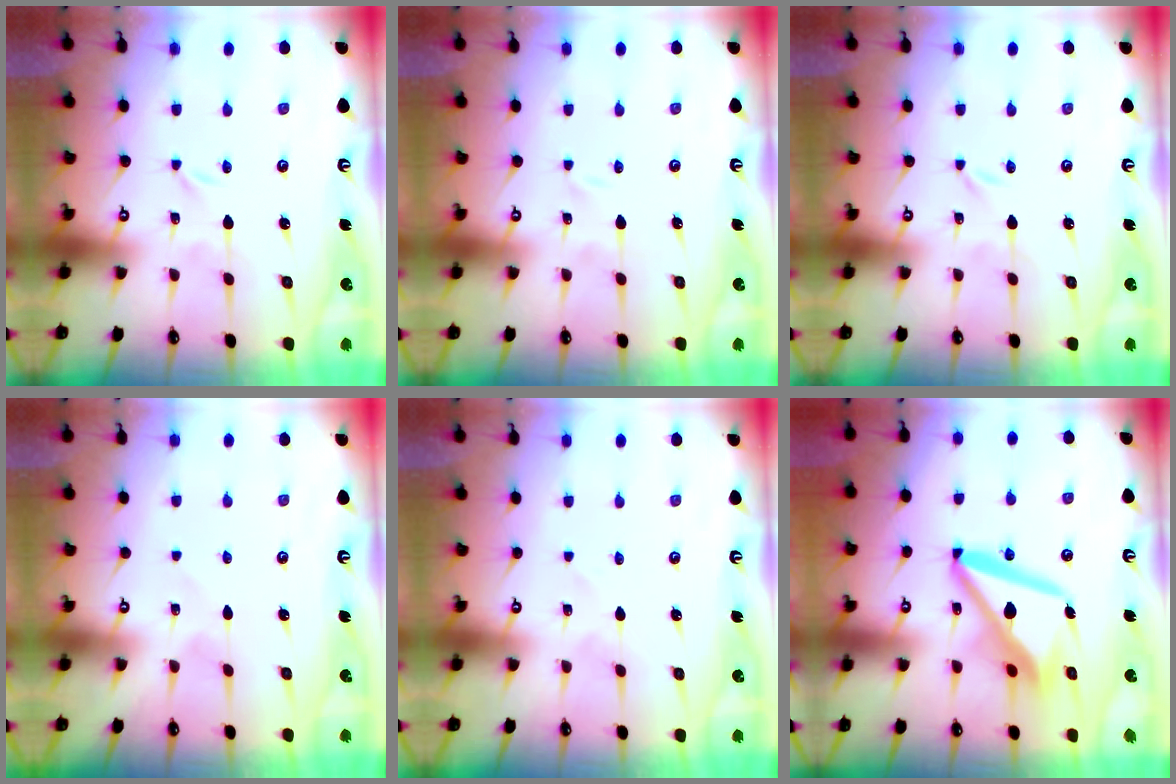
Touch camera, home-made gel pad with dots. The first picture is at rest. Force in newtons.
{"total": 0.8, "press": 0.8, "slide": 0.1}
{"total": 0.0}
{"total": 2.3, "press": 2.3, "slide": 0.1}
{"total": 0.0}
{"total": 14.1, "press": 14.0, "slide": 1.5}